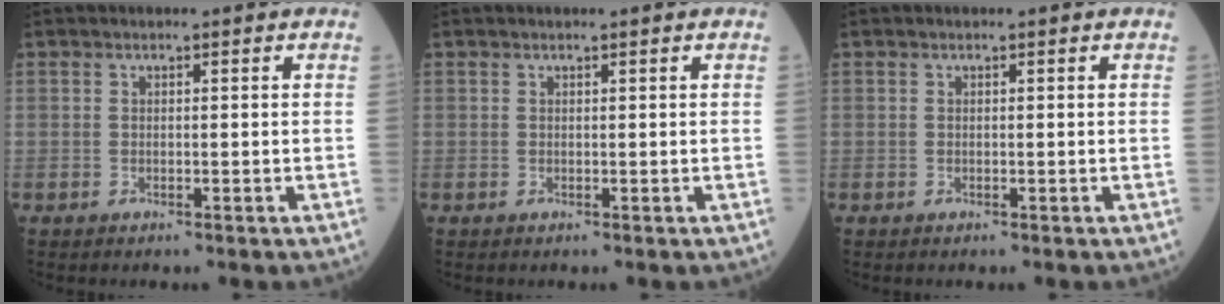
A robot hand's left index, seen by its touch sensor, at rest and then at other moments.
{"total": 0.5, "force": [0.5, -0.1, 0.2], "torque": [-0.003, 0.005, 0.009]}
{"total": 0.0}